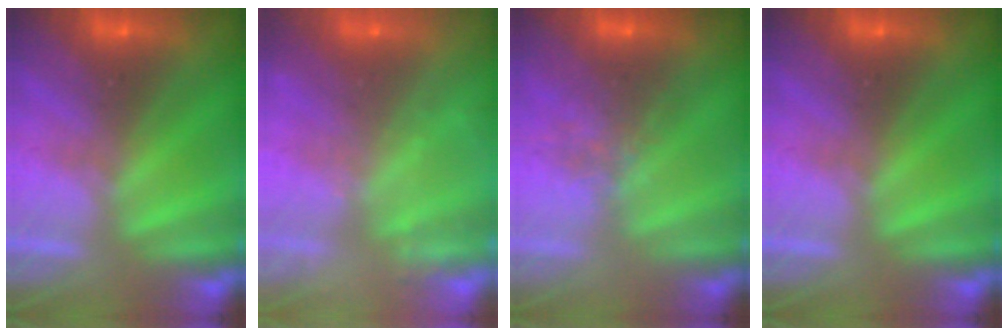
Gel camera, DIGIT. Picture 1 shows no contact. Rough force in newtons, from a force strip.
{"total": 2.4}
{"total": 4.2}
{"total": 0.0}